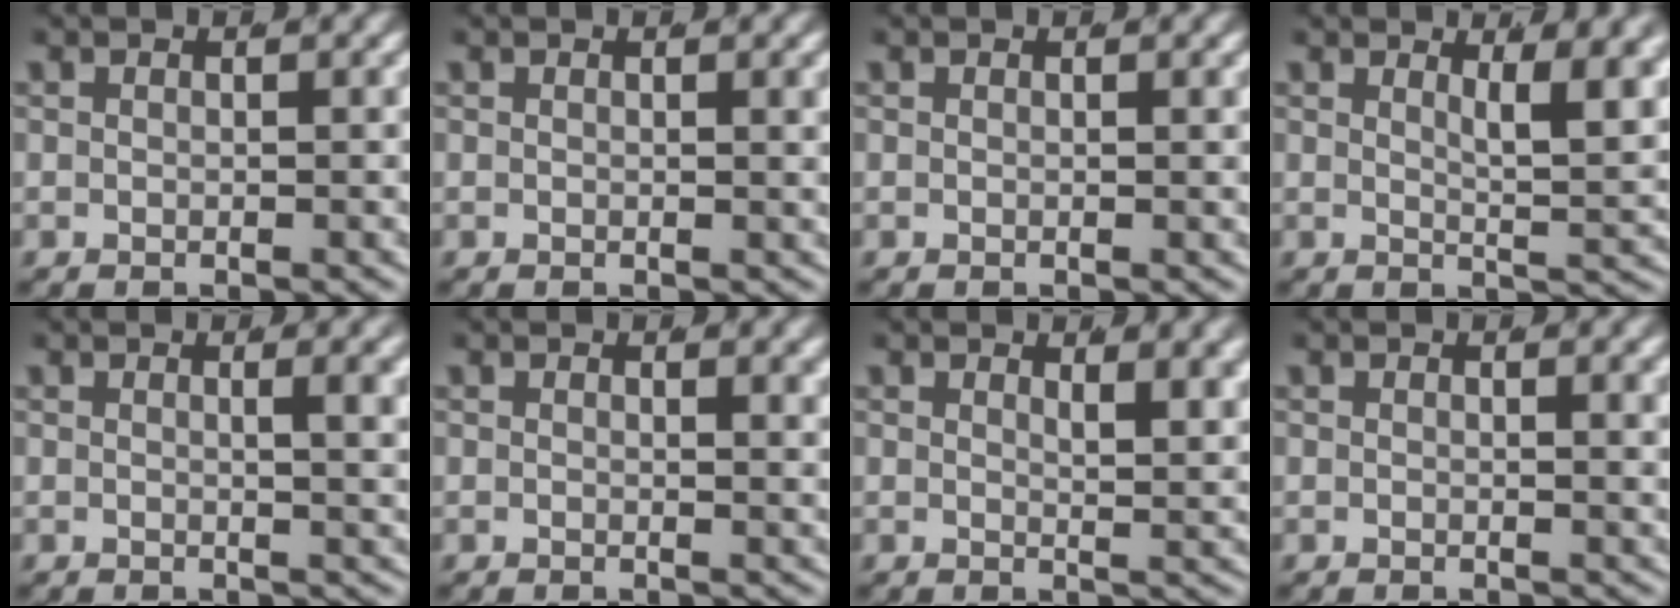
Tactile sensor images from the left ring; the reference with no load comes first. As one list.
[{"total": 0.5, "force": [0.3, -0.2, 0.4], "torque": [-0.003, 0.001, 0.004]}, {"total": 0.0}, {"total": 4.1, "force": [2.1, 0.1, 3.5], "torque": [-0.044, -0.016, 0.038]}, {"total": 1.7, "force": [0.6, -0.4, 1.5], "torque": [-0.018, -0.005, 0.012]}, {"total": 0.7, "force": [0.5, -0.1, 0.5], "torque": [-0.004, -0.005, 0.008]}, {"total": 2.3, "force": [1.7, -0.2, 1.5], "torque": [-0.016, -0.017, 0.032]}, {"total": 0.8, "force": [0.4, -0.3, 0.6], "torque": [-0.006, -0.001, 0.006]}]